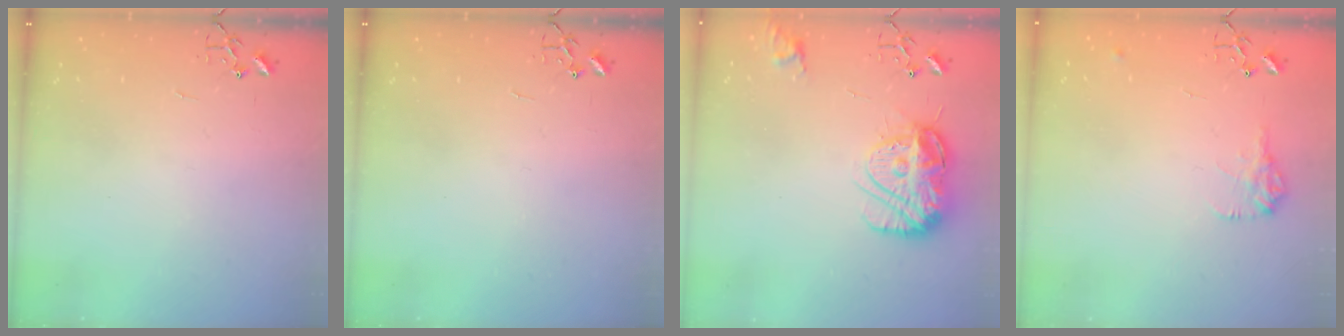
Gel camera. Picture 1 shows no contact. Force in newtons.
{"total": 0.0}
{"total": 14.7, "press": 14.7, "slide": 1.0}
{"total": 9.5, "press": 9.5, "slide": 0.4}